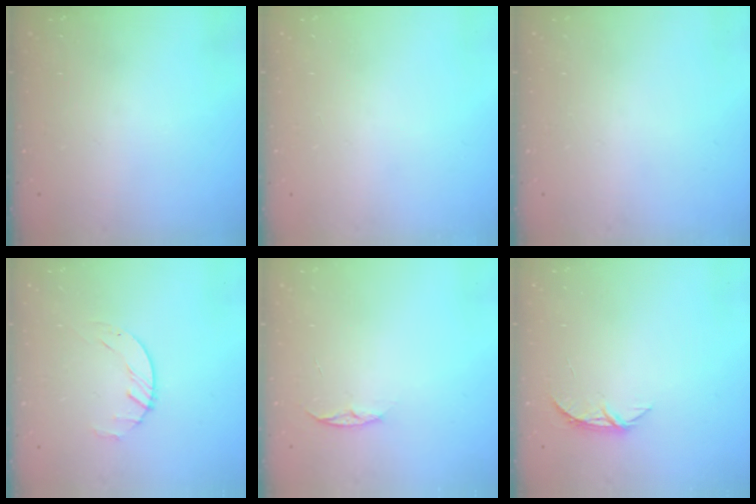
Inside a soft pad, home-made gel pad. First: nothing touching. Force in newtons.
{"total": 0.0}
{"total": 0.0}
{"total": 1.6, "press": 1.6, "slide": 0.3}
{"total": 4.5, "press": 4.5, "slide": 0.6}
{"total": 5.7, "press": 5.6, "slide": 0.4}